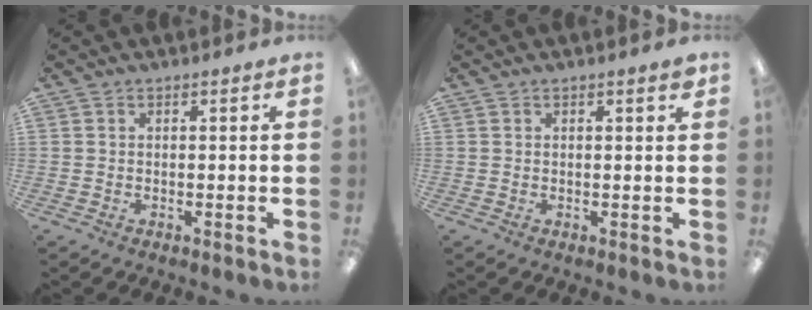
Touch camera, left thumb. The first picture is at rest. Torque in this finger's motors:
{"motor_torque": [0.02, -0.04, -0.39, 0.20, 0.04]}